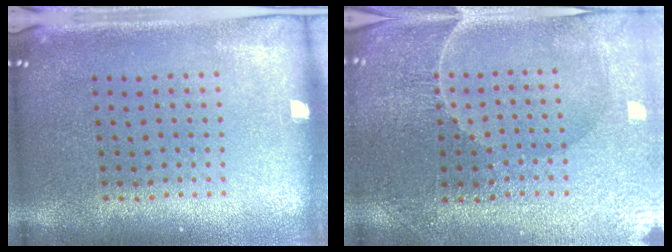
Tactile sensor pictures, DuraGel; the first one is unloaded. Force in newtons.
{"total": 1.9, "press": 1.9, "slide": 0.2}